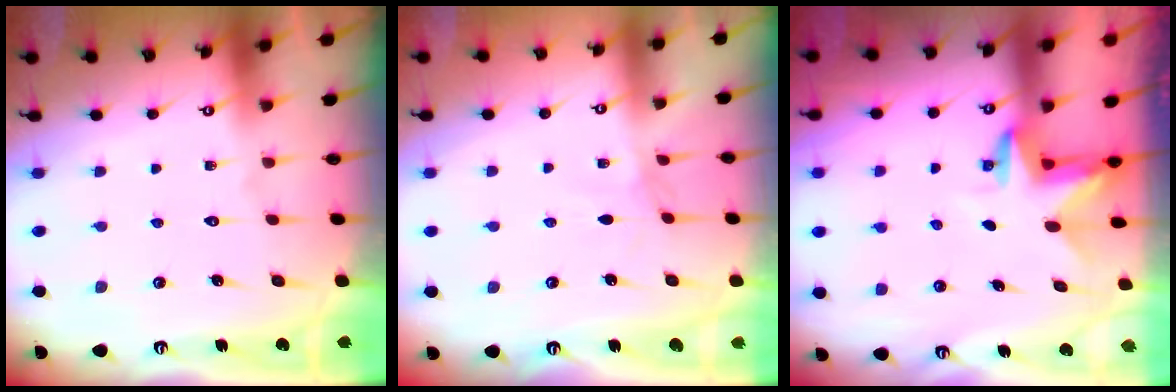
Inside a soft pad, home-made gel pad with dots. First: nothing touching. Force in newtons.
{"total": 0.6, "press": 0.6, "slide": 0.3}
{"total": 3.3, "press": 3.3, "slide": 0.1}